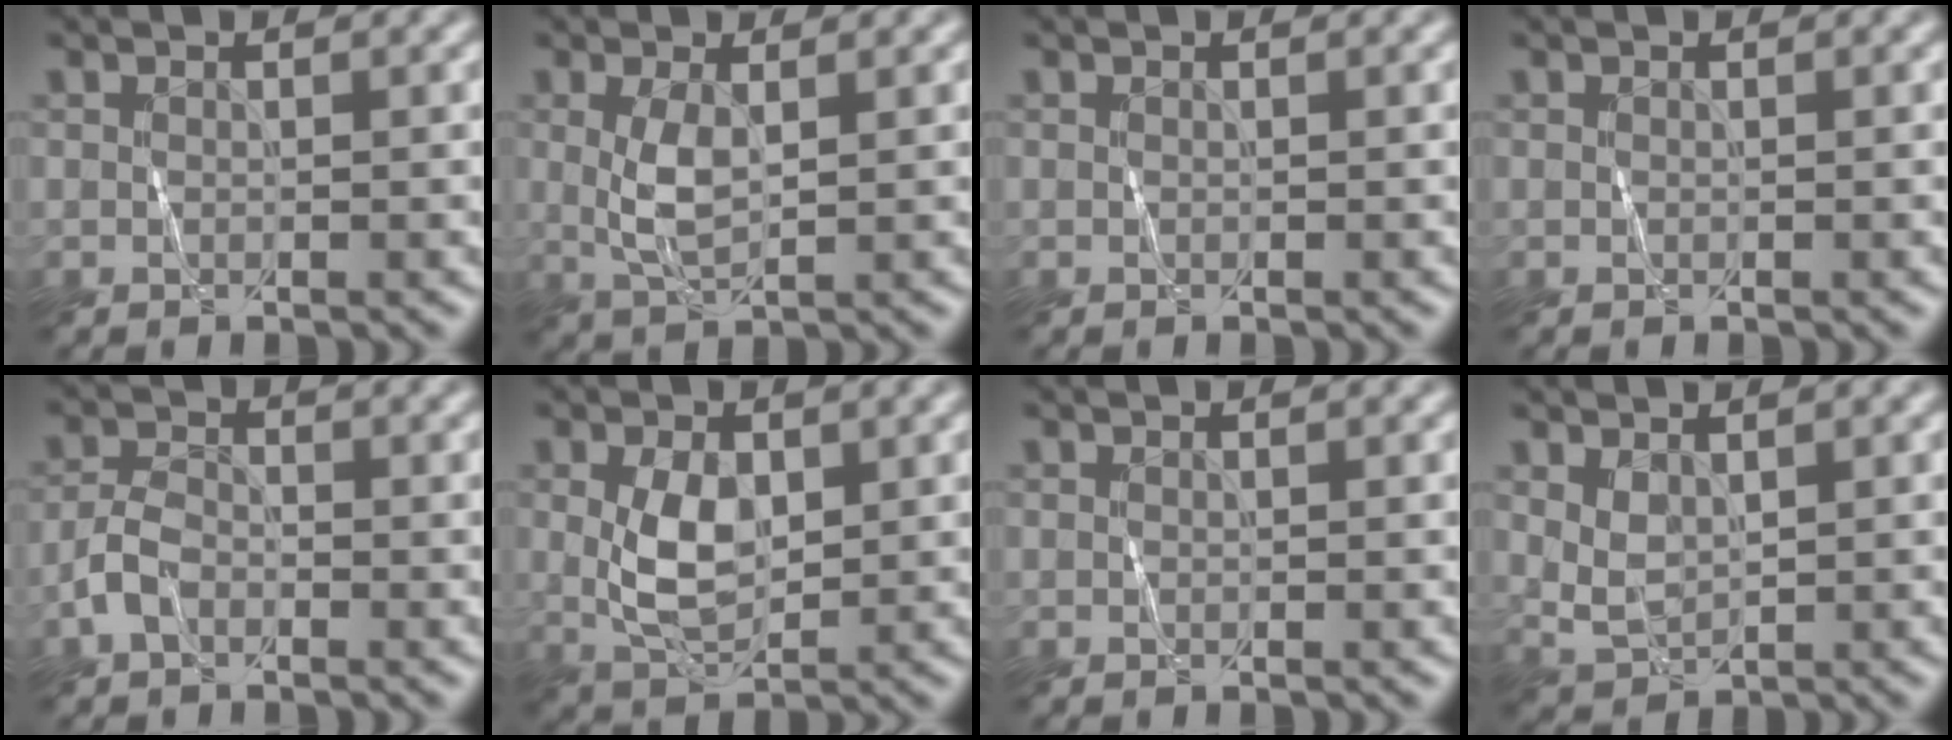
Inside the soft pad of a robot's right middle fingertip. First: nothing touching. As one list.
[{"total": 2.5, "force": [0.6, 0.9, 2.3], "torque": [-0.062, -0.001, 0.015]}, {"total": 0.0}, {"total": 0.0}, {"total": 2.3, "force": [-1.3, 1.3, 1.3], "torque": [-0.029, 0.007, -0.032]}, {"total": 3.7, "force": [0.6, 2.2, 2.9], "torque": [-0.073, 0.001, 0.018]}, {"total": 0.0}, {"total": 1.6, "force": [1.1, 0.8, 0.8], "torque": [-0.029, -0.003, 0.029]}]